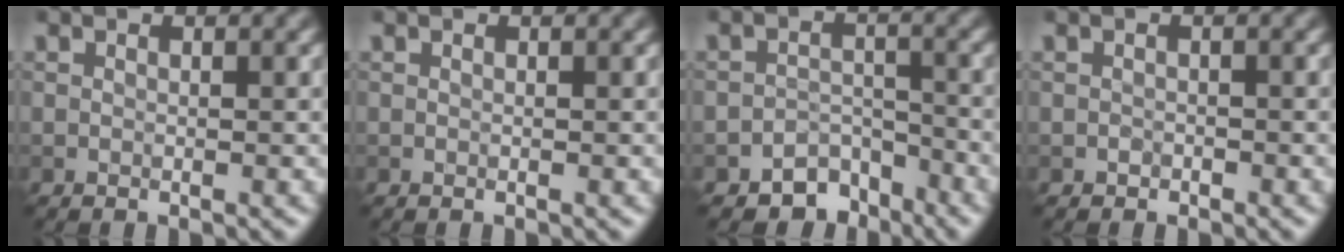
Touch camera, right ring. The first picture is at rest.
{"total": 0.0}
{"total": 3.5, "force": [-2.8, 2.0, 0.8], "torque": [0.006, 0.003, -0.047]}
{"total": 0.6, "force": [-0.3, 0.5, 0.0], "torque": [0.003, -0.004, -0.006]}